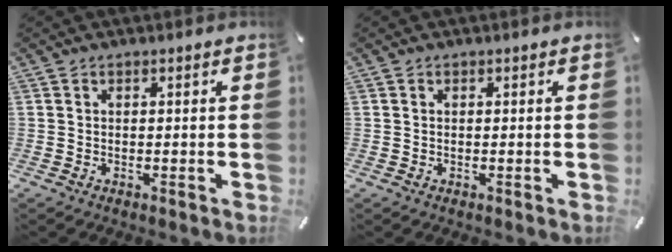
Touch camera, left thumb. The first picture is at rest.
{"total": 0.0}